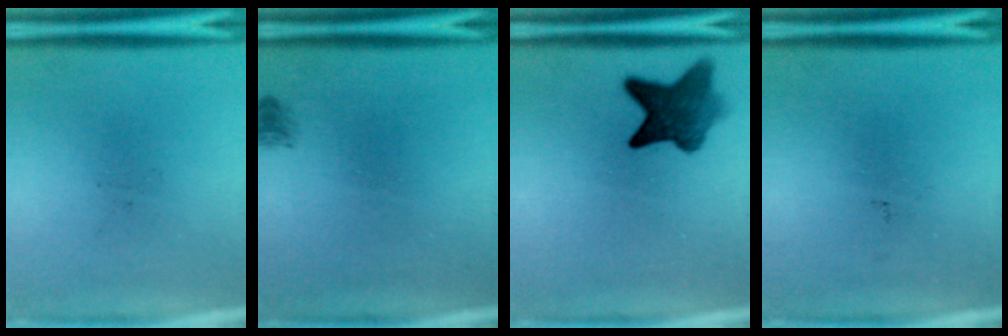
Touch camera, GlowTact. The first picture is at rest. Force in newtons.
{"total": 1.2}
{"total": 7.4}
{"total": 0.0}